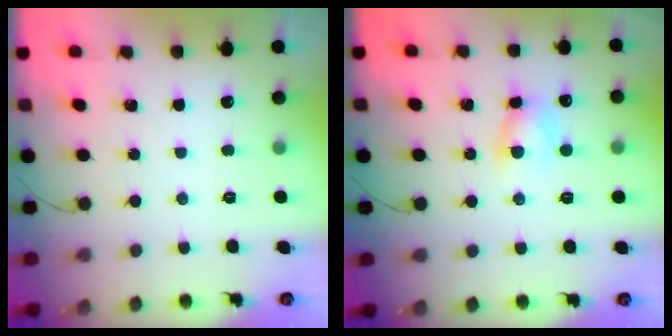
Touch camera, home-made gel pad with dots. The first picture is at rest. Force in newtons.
{"total": 5.3, "press": 5.2, "slide": 1.2}